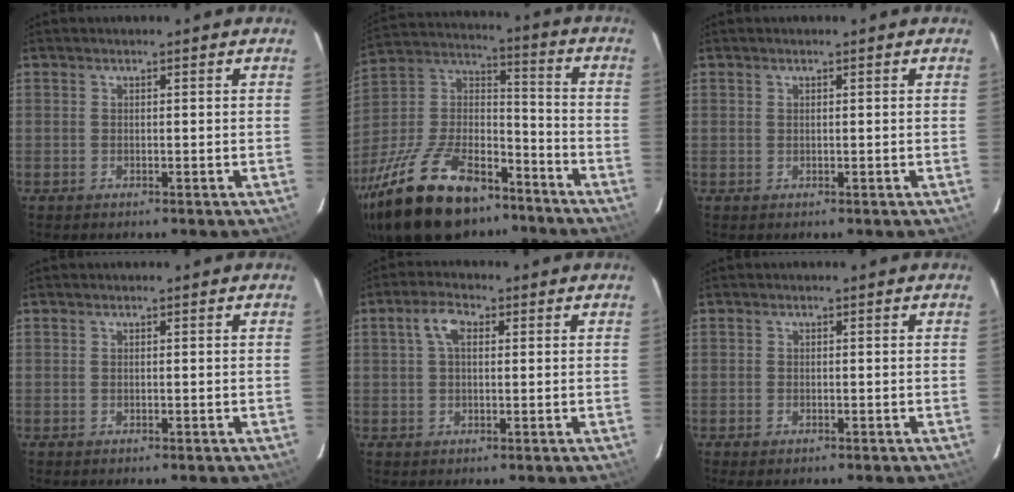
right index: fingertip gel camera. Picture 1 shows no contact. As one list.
[{"total": 30.6, "force": [-20.1, 14.7, 17.7], "torque": [-0.373, 0.001, -0.324]}, {"total": 0.0}, {"total": 0.0}, {"total": 4.2, "force": [1.1, 2.2, 3.4], "torque": [-0.065, 0.015, 0.021]}, {"total": 1.1, "force": [-0.8, 0.6, 0.5], "torque": [-0.009, -0.003, -0.016]}]